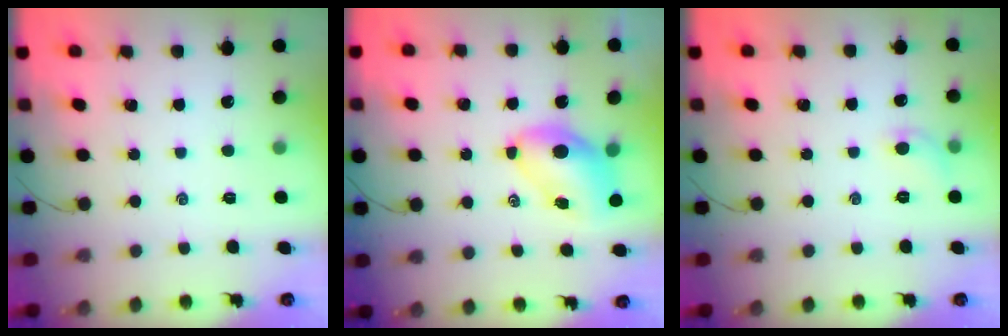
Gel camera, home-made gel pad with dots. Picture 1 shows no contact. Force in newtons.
{"total": 7.5, "press": 7.4, "slide": 1.0}
{"total": 5.9, "press": 5.7, "slide": 1.5}